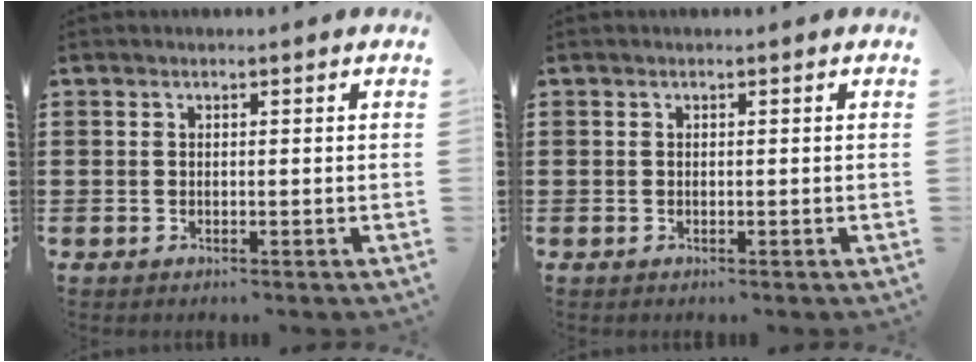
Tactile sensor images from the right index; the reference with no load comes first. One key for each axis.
{"total": 0.0}